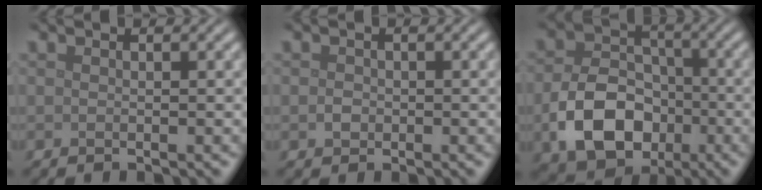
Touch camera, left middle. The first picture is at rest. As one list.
[{"total": 0.9, "force": [-0.2, 0.7, 0.4], "torque": [-0.007, -0.002, -0.006]}, {"total": 8.2, "force": [-2.8, 5.9, 5.0], "torque": [-0.097, -0.008, -0.049]}]